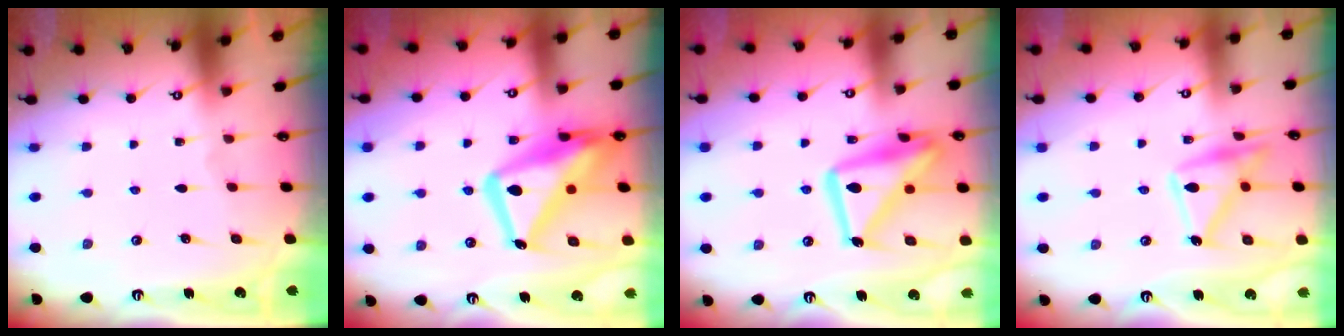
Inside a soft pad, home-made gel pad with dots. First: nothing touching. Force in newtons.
{"total": 18.5, "press": 18.4, "slide": 1.8}
{"total": 17.7, "press": 17.6, "slide": 1.3}
{"total": 16.1, "press": 16.1, "slide": 0.7}